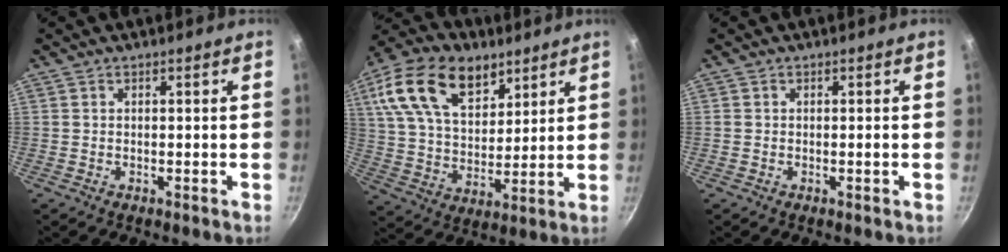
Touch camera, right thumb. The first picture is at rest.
{"total": 19.6, "force": [9.8, 12.0, 12.1], "torque": [-0.197, -0.022, 0.171]}
{"total": 0.8, "force": [-0.2, 0.3, 0.7], "torque": [-0.011, 0.002, -0.006]}